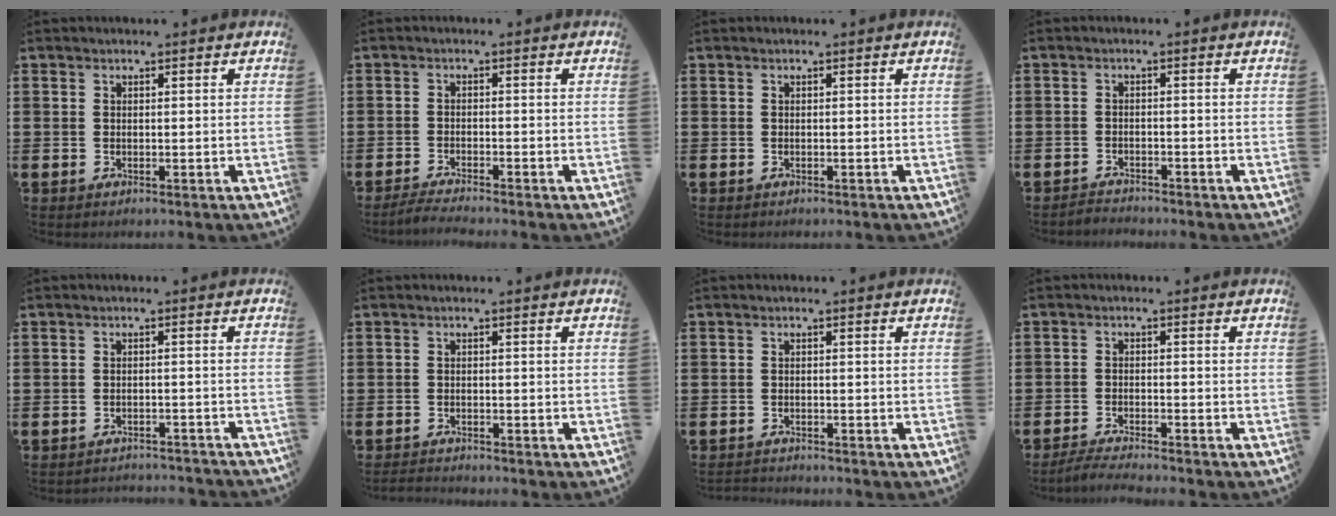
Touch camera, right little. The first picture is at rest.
{"total": 1.8, "force": [-1.6, -0.2, 0.7], "torque": [-0.010, 0.005, -0.032]}
{"total": 0.0}
{"total": 1.5, "force": [-1.5, 0.0, -0.2], "torque": [-0.002, 0.005, -0.033]}
{"total": 1.8, "force": [-1.8, -0.1, -0.1], "torque": [-0.003, 0.005, -0.039]}
{"total": 1.2, "force": [-1.2, 0.0, 0.0], "torque": [-0.004, 0.000, -0.024]}
{"total": 1.0, "force": [-1.0, 0.0, -0.1], "torque": [-0.002, 0.001, -0.021]}
{"total": 2.4, "force": [-2.3, -0.2, 0.5], "torque": [-0.008, 0.005, -0.046]}